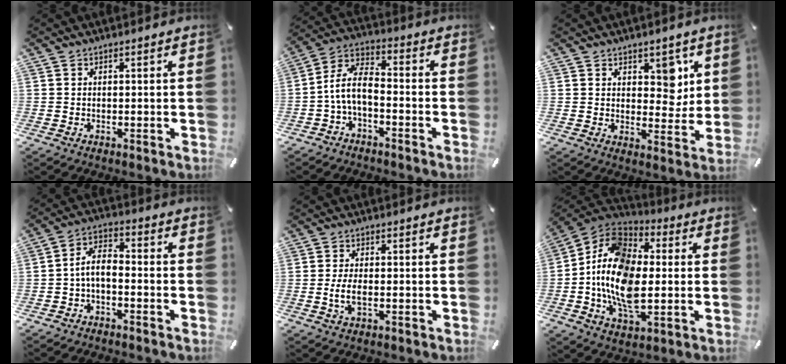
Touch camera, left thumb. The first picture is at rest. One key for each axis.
{"total": 8.2, "fx": -2.7, "fy": 4.2, "fz": 6.5, "tx": -0.137, "ty": 0.004, "tz": -0.051}
{"total": 7.1, "fx": 3.2, "fy": 4.9, "fz": 4.0, "tx": -0.028, "ty": -0.017, "tz": 0.047}
{"total": 6.3, "fx": -2.2, "fy": 3.5, "fz": 4.7, "tx": -0.101, "ty": 0.012, "tz": -0.045}
{"total": 4.2, "fx": -0.7, "fy": 1.8, "fz": 3.8, "tx": -0.085, "ty": -0.004, "tz": -0.016}
{"total": 18.0, "fx": -2.3, "fy": 11.6, "fz": 13.6, "tx": -0.297, "ty": 0.000, "tz": -0.051}